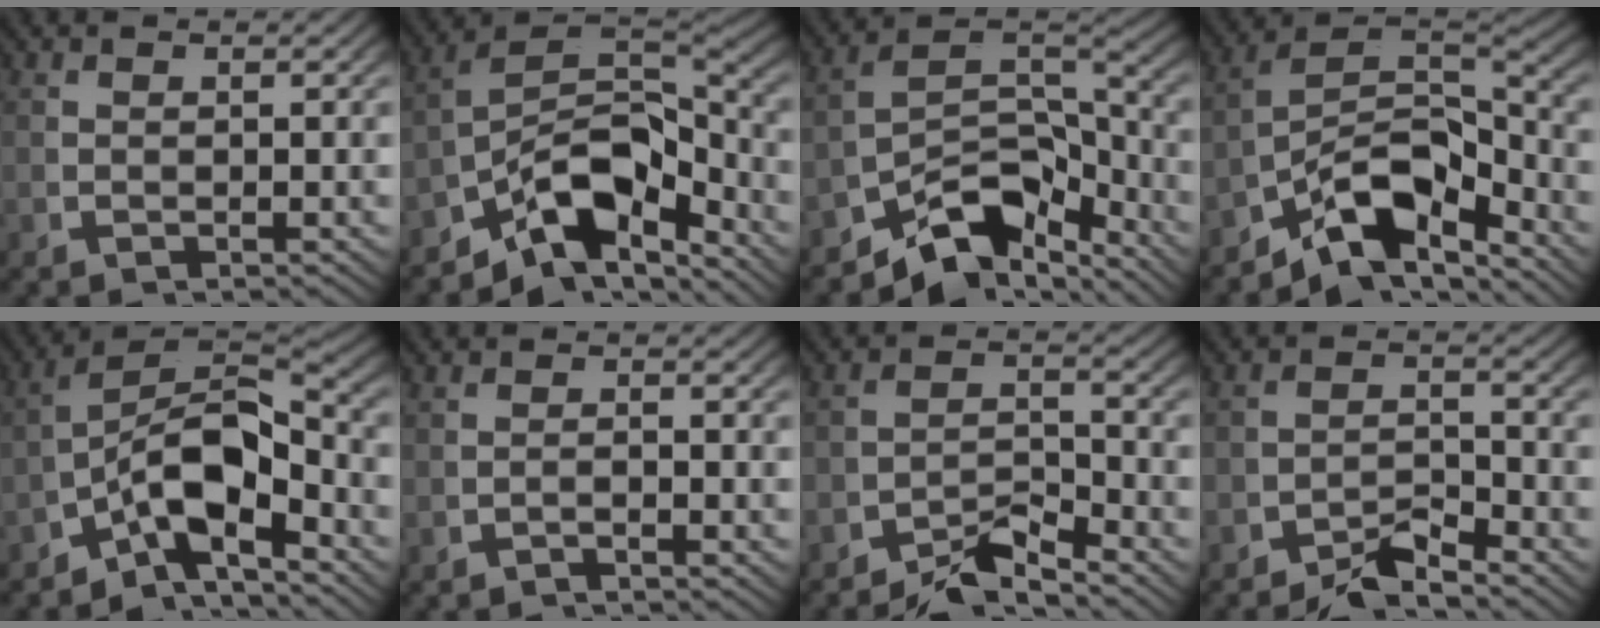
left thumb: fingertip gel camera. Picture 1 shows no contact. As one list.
[{"total": 12.7, "force": [-4.0, 7.8, 9.3], "torque": [-0.159, -0.041, -0.048]}, {"total": 9.7, "force": [-4.2, 5.5, 6.8], "torque": [-0.119, -0.035, -0.055]}, {"total": 11.4, "force": [-3.8, 6.9, 8.2], "torque": [-0.143, -0.035, -0.051]}, {"total": 11.0, "force": [-2.8, 6.2, 8.6], "torque": [-0.144, -0.032, -0.036]}, {"total": 0.9, "force": [-0.9, 0.0, 0.2], "torque": [-0.004, 0.001, -0.019]}, {"total": 5.5, "force": [-4.1, 2.4, 2.7], "torque": [-0.033, -0.024, -0.066]}, {"total": 5.0, "force": [-4.2, 1.9, 1.9], "torque": [-0.015, -0.019, -0.070]}]